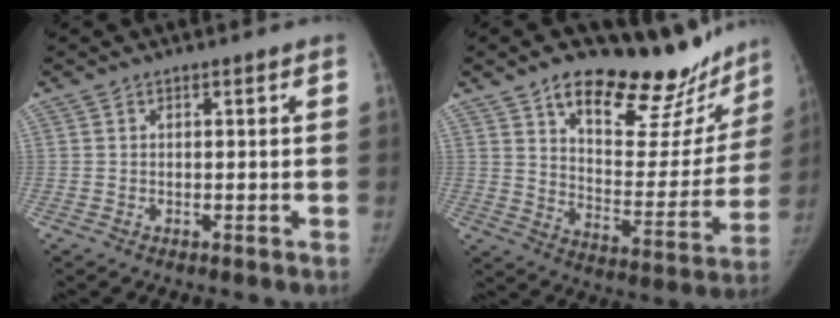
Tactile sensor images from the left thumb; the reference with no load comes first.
{"total": 24.2, "force": [18.5, 9.7, 12.2], "torque": [-0.116, -0.110, 0.264]}